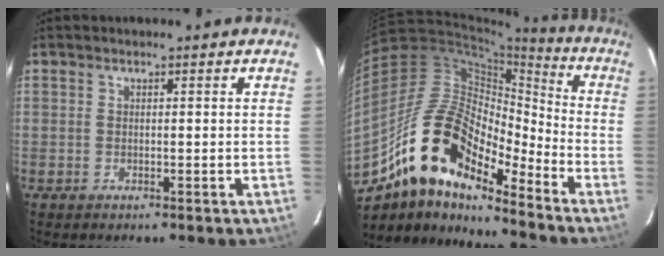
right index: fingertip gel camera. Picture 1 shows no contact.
{"total": 18.7, "force": [-13.3, 7.0, 11.1], "torque": [-0.193, 0.000, -0.263]}